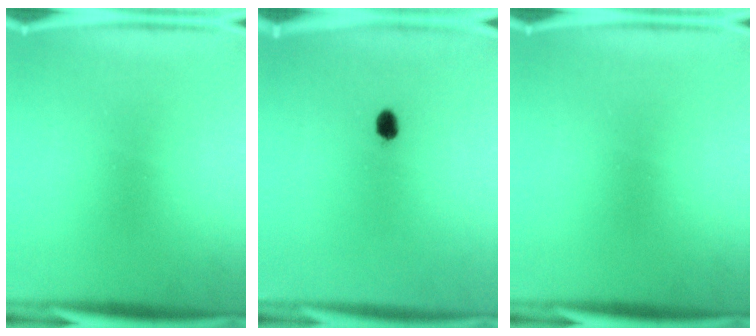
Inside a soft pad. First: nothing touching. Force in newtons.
{"total": 2.1}
{"total": 0.0}